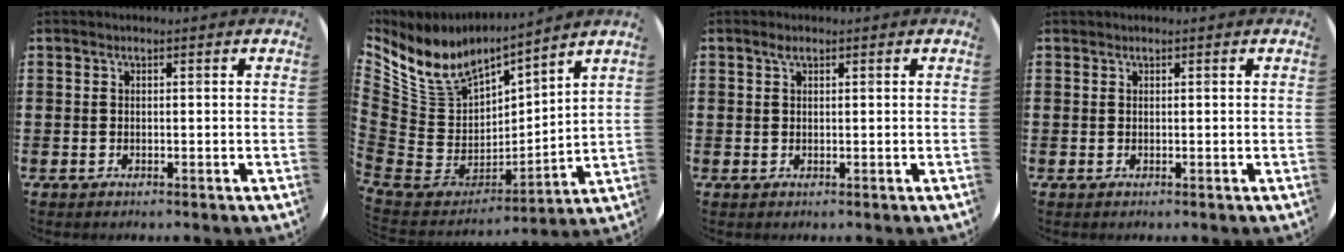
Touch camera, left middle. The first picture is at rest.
{"total": 9.0, "force": [7.0, 4.6, 3.4], "torque": [-0.108, -0.049, 0.131]}
{"total": 1.0, "force": [0.6, 0.5, 0.6], "torque": [-0.005, 0.001, 0.008]}
{"total": 0.0}